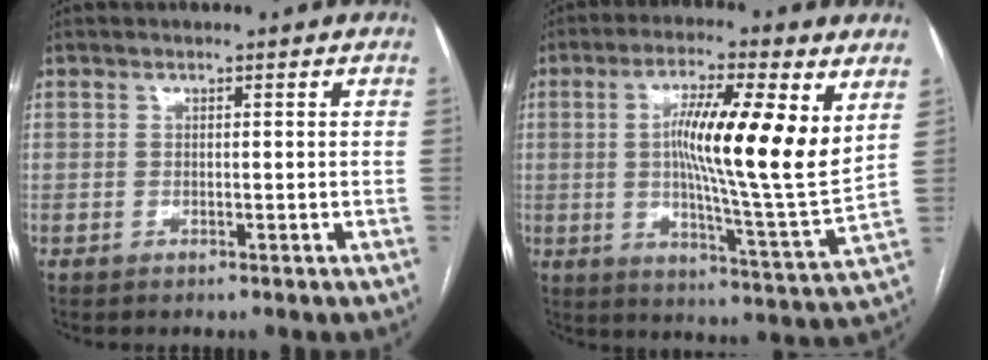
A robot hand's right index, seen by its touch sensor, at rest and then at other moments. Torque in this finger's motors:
{"motor_torque": [1.52, 0.19, 1.05, 0.21]}